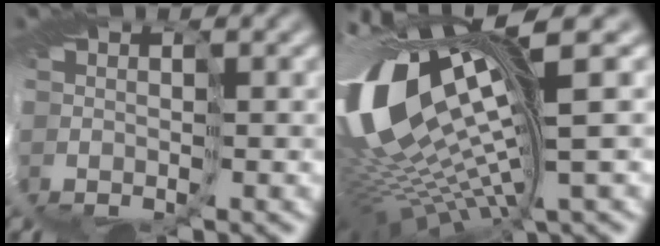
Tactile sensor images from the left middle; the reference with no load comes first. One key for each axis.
{"total": 15.6, "fx": 3.0, "fy": 5.9, "fz": 14.1, "tx": -0.285, "ty": -0.030, "tz": 0.087}